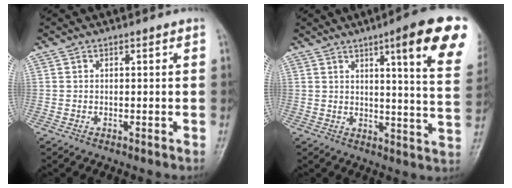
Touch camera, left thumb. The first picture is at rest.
{"total": 17.0, "force": [8.4, 2.2, 14.7], "torque": [-0.163, -0.037, 0.102]}